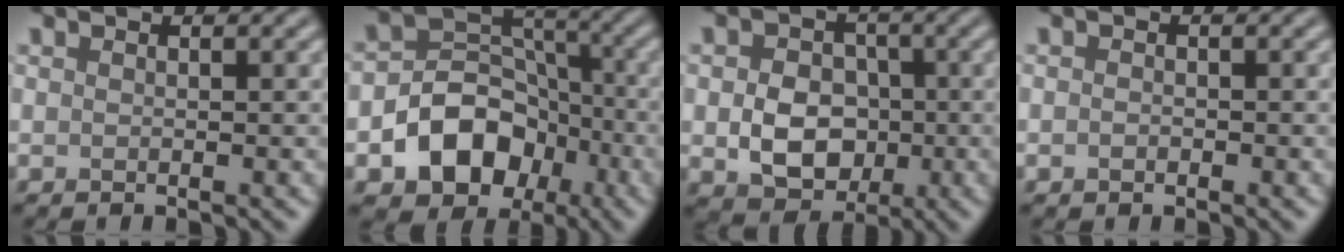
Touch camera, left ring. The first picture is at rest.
{"total": 8.1, "force": [-3.2, 6.2, 4.2], "torque": [-0.057, -0.002, -0.057]}
{"total": 5.8, "force": [-0.9, 4.5, 3.5], "torque": [-0.061, -0.005, -0.016]}
{"total": 0.7, "force": [-0.3, 0.5, 0.4], "torque": [-0.006, -0.002, -0.005]}